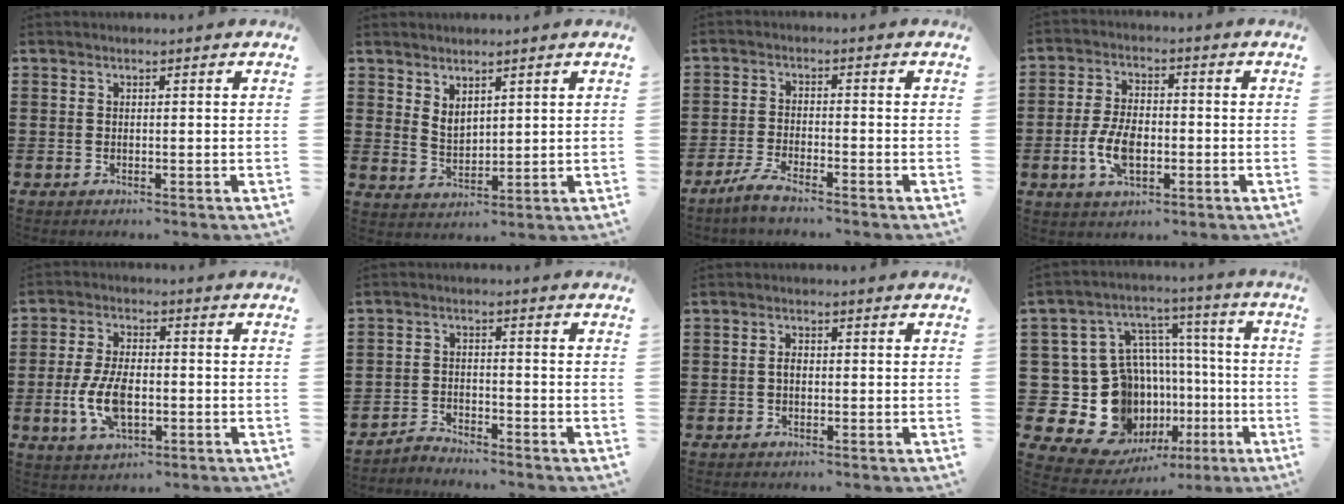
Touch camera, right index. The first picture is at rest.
{"total": 3.0, "force": [2.4, 1.5, 0.9], "torque": [-0.025, 0.004, 0.046]}
{"total": 3.4, "force": [-3.0, 0.1, 1.5], "torque": [-0.049, -0.004, -0.065]}
{"total": 7.0, "force": [-1.8, 3.8, 5.6], "torque": [-0.130, 0.002, -0.037]}
{"total": 8.2, "force": [-1.7, 4.3, 6.8], "torque": [-0.156, 0.001, -0.037]}
{"total": 2.6, "force": [-2.6, 0.3, -0.1], "torque": [-0.006, 0.004, -0.056]}
{"total": 1.6, "force": [-0.2, 0.9, 1.3], "torque": [-0.025, 0.004, -0.004]}
{"total": 19.6, "force": [-4.6, 16.6, 9.5], "torque": [-0.219, -0.014, -0.035]}